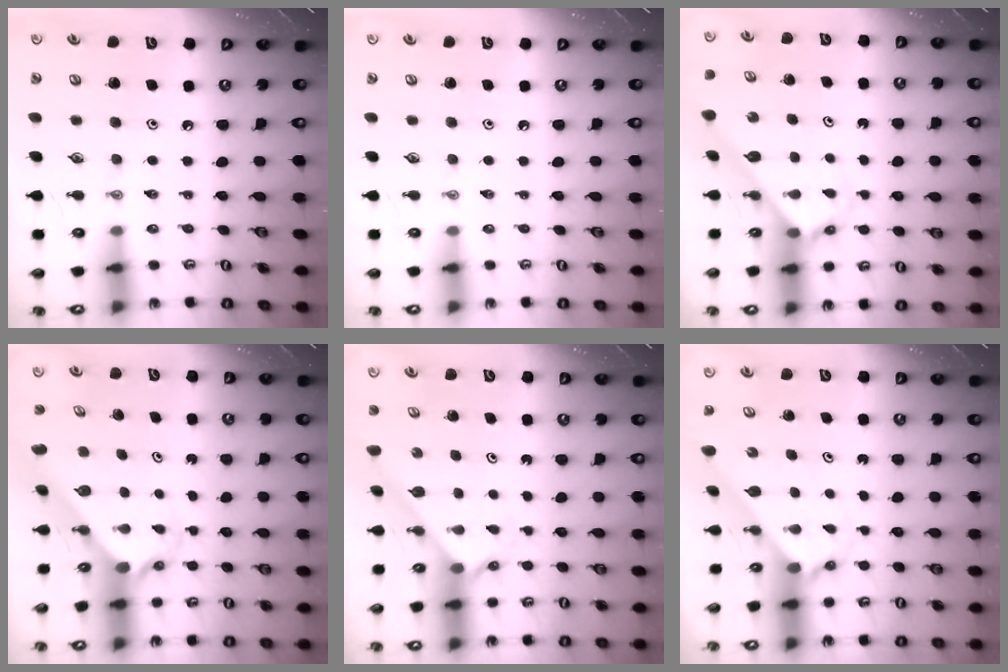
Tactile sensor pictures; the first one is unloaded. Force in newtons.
{"total": 0.0}
{"total": 2.8, "press": 2.8, "slide": 0.1}
{"total": 2.1, "press": 2.1, "slide": 0.2}
{"total": 2.3, "press": 2.3, "slide": 0.2}
{"total": 2.4, "press": 2.4, "slide": 0.2}